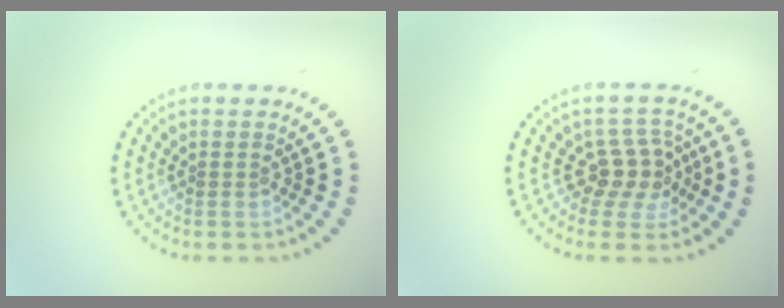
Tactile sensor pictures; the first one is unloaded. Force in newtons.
{"total": 3.2, "press": 2.8, "slide": 1.5}